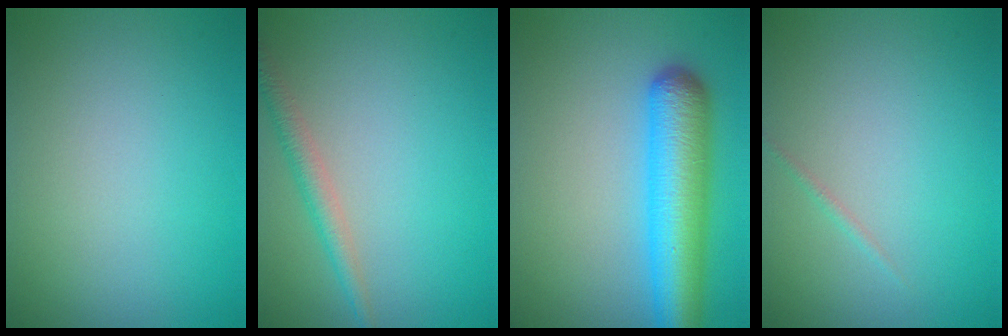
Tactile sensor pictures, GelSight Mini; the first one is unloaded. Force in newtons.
{"total": 2.2, "press": 2.2, "slide": 0.1}
{"total": 7.5, "press": 7.5, "slide": 0.2}
{"total": 0.5, "press": 0.5, "slide": 0.0}